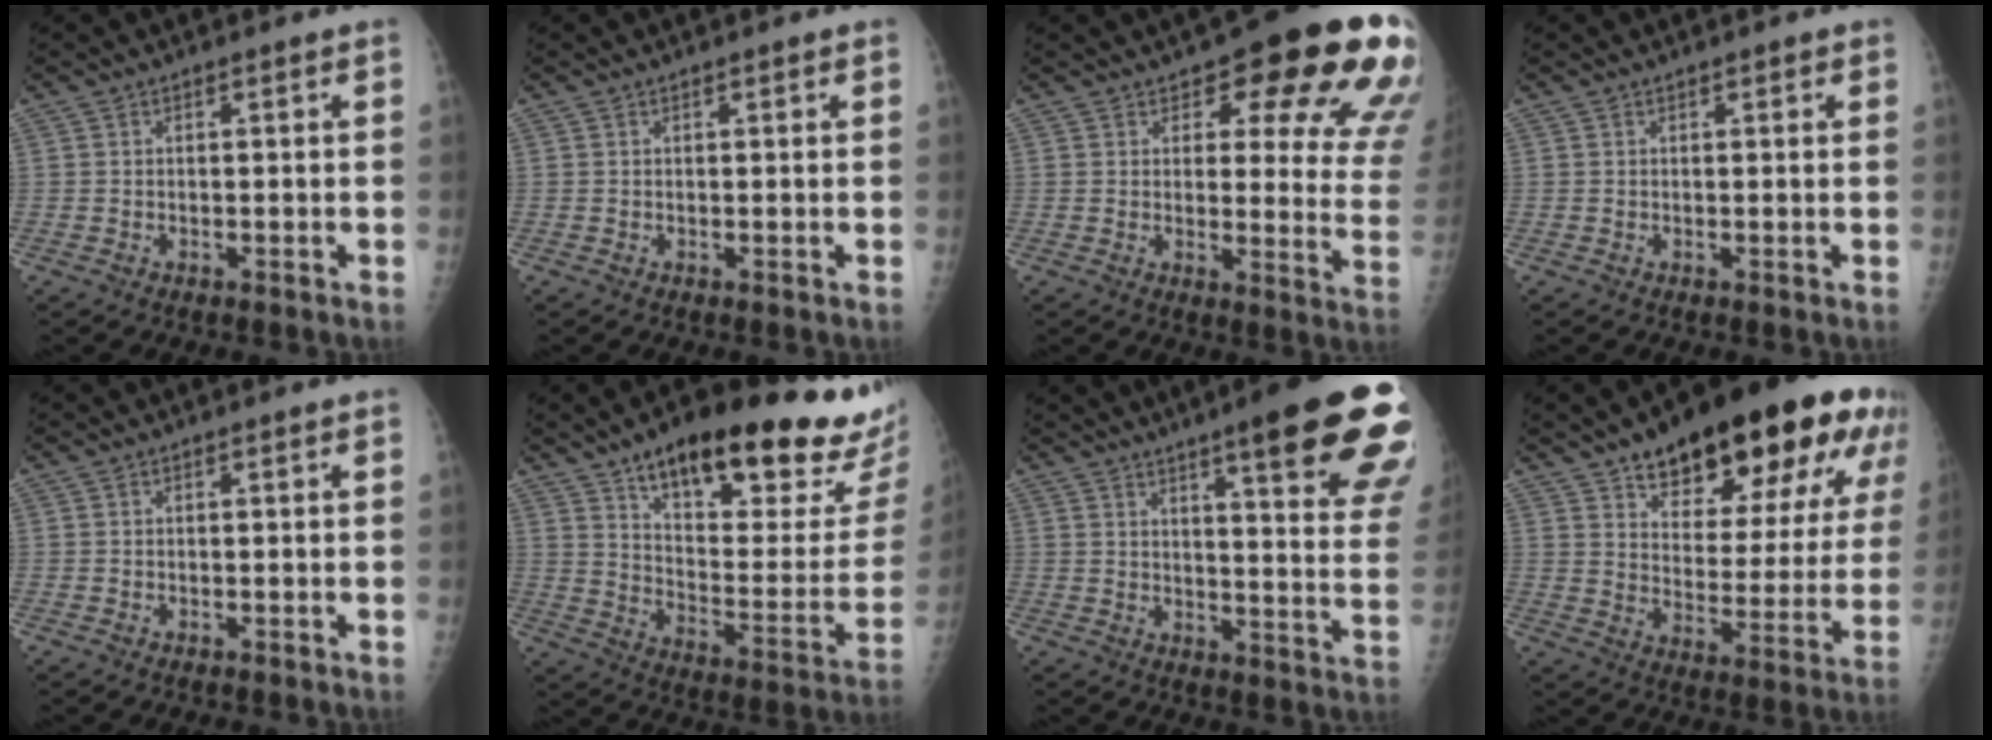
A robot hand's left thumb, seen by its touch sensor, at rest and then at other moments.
{"total": 0.6, "force": [0.4, 0.2, 0.4], "torque": [-0.004, -0.001, 0.004]}
{"total": 20.7, "force": [11.4, 7.1, 15.7], "torque": [-0.150, -0.050, 0.128]}
{"total": 1.1, "force": [0.7, 0.5, 0.7], "torque": [-0.004, -0.001, 0.006]}
{"total": 0.0}
{"total": 32.0, "force": [20.2, 9.7, 22.8], "torque": [-0.281, -0.056, 0.294]}
{"total": 23.0, "force": [14.1, 3.6, 17.8], "torque": [-0.193, -0.051, 0.176]}
{"total": 28.0, "force": [17.3, 10.6, 19.2], "torque": [-0.235, -0.047, 0.248]}